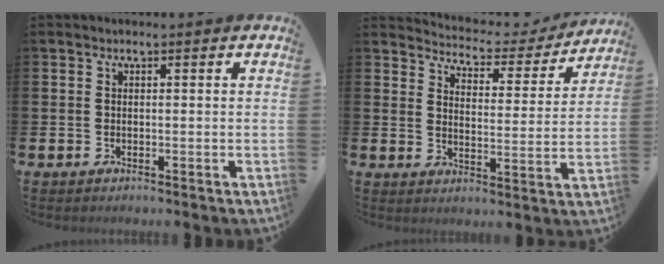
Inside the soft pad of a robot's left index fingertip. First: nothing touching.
{"total": 4.4, "force": [4.2, 1.0, 0.4], "torque": [-0.031, -0.039, 0.066]}